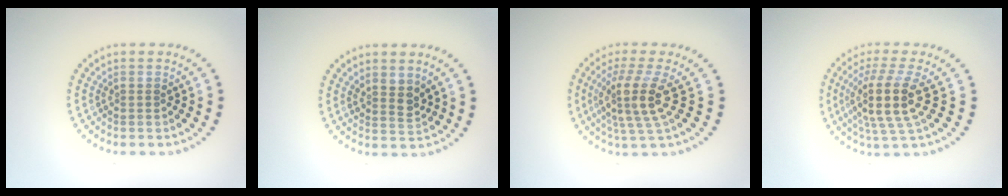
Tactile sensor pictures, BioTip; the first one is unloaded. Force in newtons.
{"total": 1.9, "press": 1.6, "slide": 1.0}
{"total": 4.0, "press": 3.0, "slide": 2.6}
{"total": 4.8, "press": 3.9, "slide": 2.9}